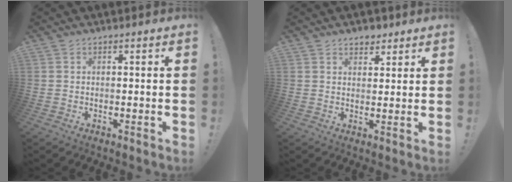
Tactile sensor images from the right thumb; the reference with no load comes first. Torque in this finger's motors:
{"motor_torque": [0.29, 0.42, -0.17, 0.15, 0.00]}